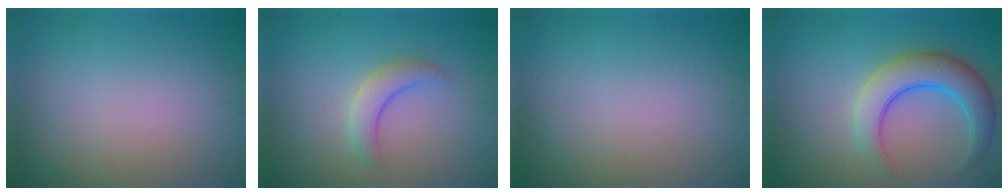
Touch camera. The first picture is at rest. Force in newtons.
{"total": 2.5, "press": 2.5, "slide": 0.2}
{"total": 0.0}
{"total": 5.5, "press": 5.5, "slide": 0.3}